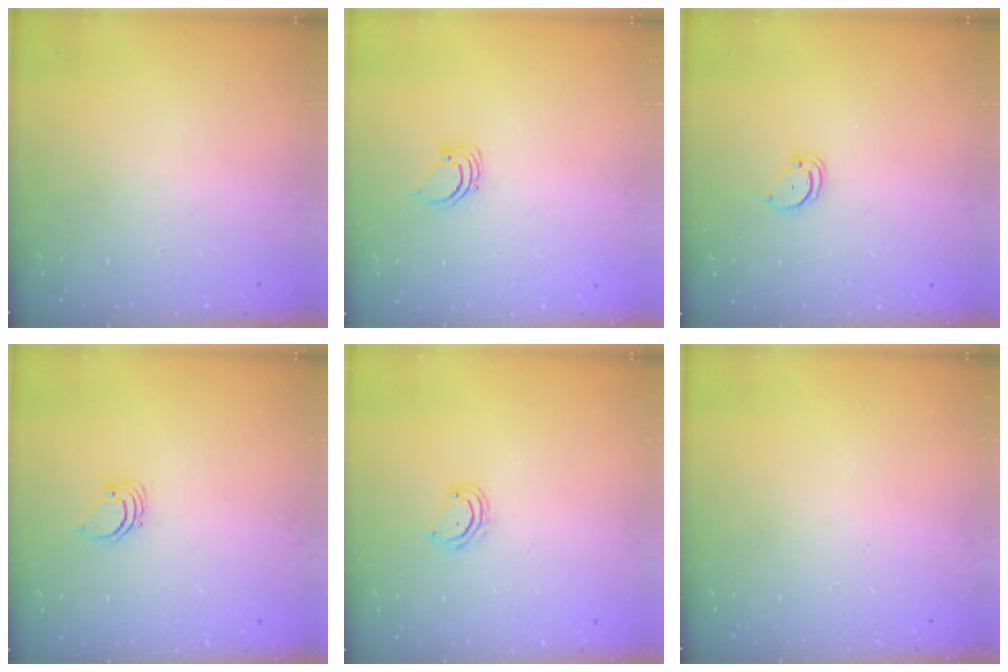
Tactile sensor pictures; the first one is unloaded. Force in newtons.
{"total": 2.2, "press": 2.2, "slide": 0.2}
{"total": 2.7, "press": 2.7, "slide": 0.2}
{"total": 2.2, "press": 2.2, "slide": 0.2}
{"total": 4.7, "press": 4.6, "slide": 0.4}
{"total": 0.0}